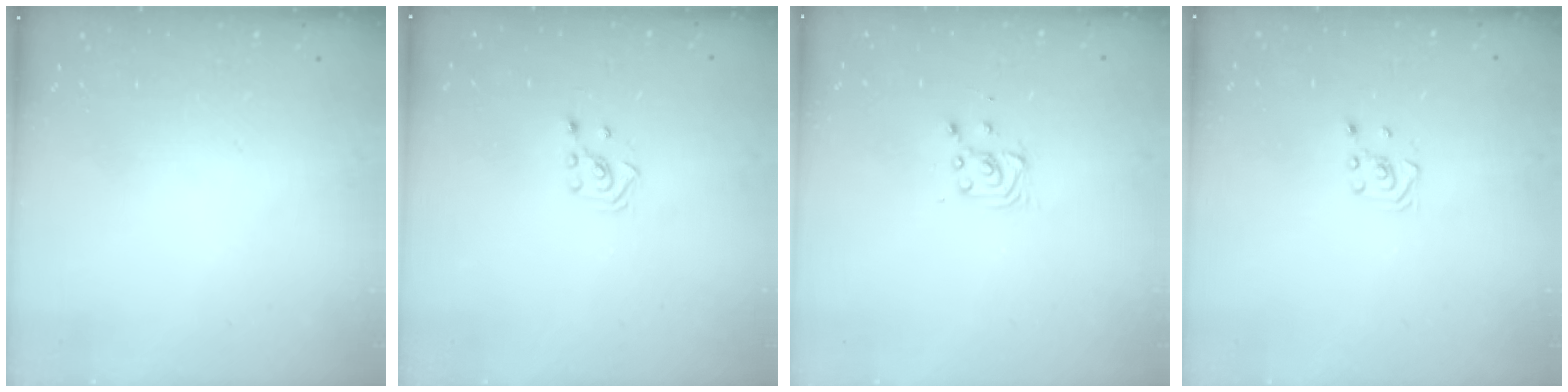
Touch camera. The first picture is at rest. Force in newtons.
{"total": 2.3, "press": 2.2, "slide": 0.8}
{"total": 3.3, "press": 3.3, "slide": 0.4}
{"total": 2.6, "press": 2.4, "slide": 1.0}